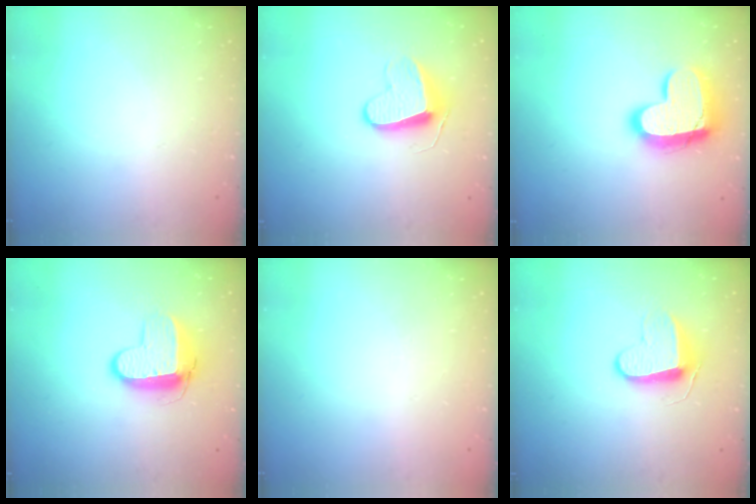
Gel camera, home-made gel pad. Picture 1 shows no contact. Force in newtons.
{"total": 10.6, "press": 10.6, "slide": 0.9}
{"total": 18.2, "press": 18.2, "slide": 1.4}
{"total": 10.3, "press": 10.2, "slide": 1.0}
{"total": 0.0}
{"total": 9.5, "press": 9.5, "slide": 0.2}